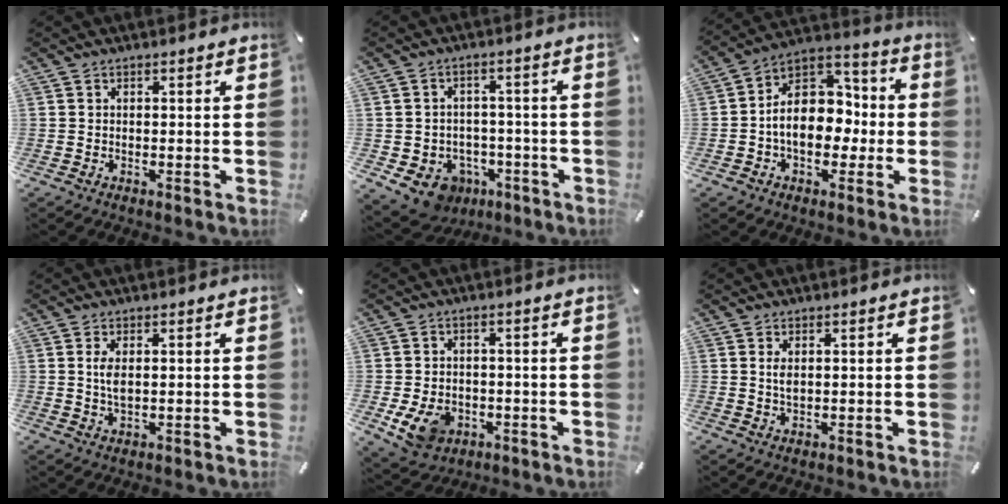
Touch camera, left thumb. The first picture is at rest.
{"total": 8.3, "force": [-4.1, 6.6, 2.8], "torque": [-0.054, 0.027, -0.070]}
{"total": 14.0, "force": [-2.1, 10.6, 8.9], "torque": [-0.133, 0.012, -0.036]}
{"total": 3.4, "force": [0.7, 1.4, 3.1], "torque": [-0.063, -0.002, 0.006]}
{"total": 7.9, "force": [-2.2, 6.4, 4.1], "torque": [-0.084, 0.006, -0.041]}
{"total": 2.3, "force": [0.6, 1.0, 2.0], "torque": [-0.034, 0.000, 0.008]}